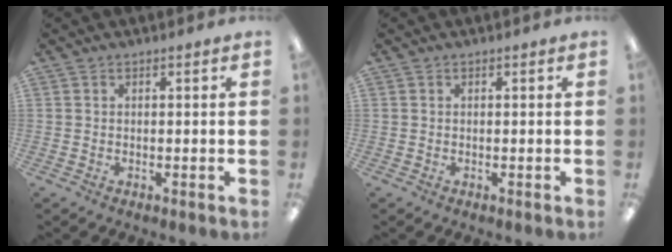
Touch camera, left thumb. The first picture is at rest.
{"total": 0.0}